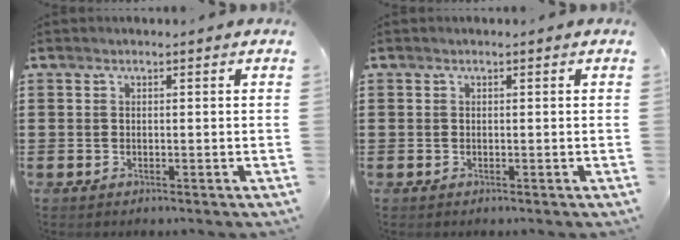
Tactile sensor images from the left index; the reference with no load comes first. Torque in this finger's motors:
{"motor_torque": [-0.07, 0.06, -0.10, -0.07]}